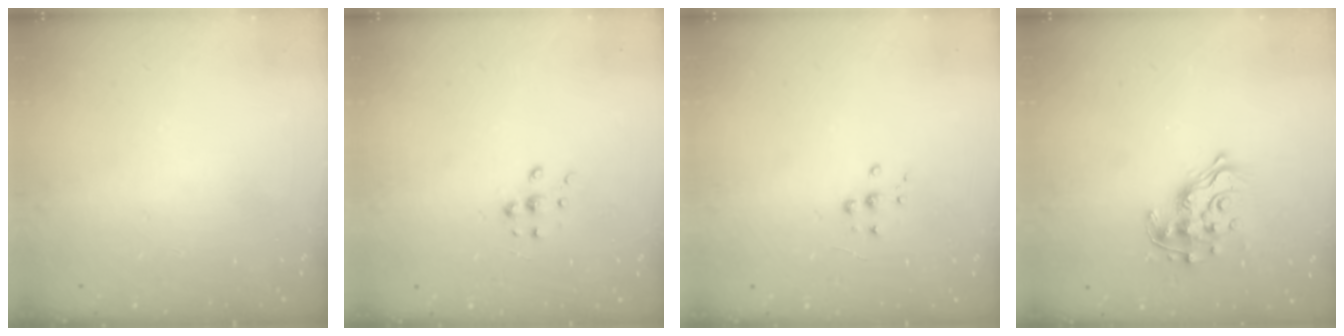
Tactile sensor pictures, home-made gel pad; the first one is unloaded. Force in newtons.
{"total": 5.1, "press": 5.0, "slide": 0.7}
{"total": 6.3, "press": 6.3, "slide": 0.7}
{"total": 13.0, "press": 12.9, "slide": 1.2}